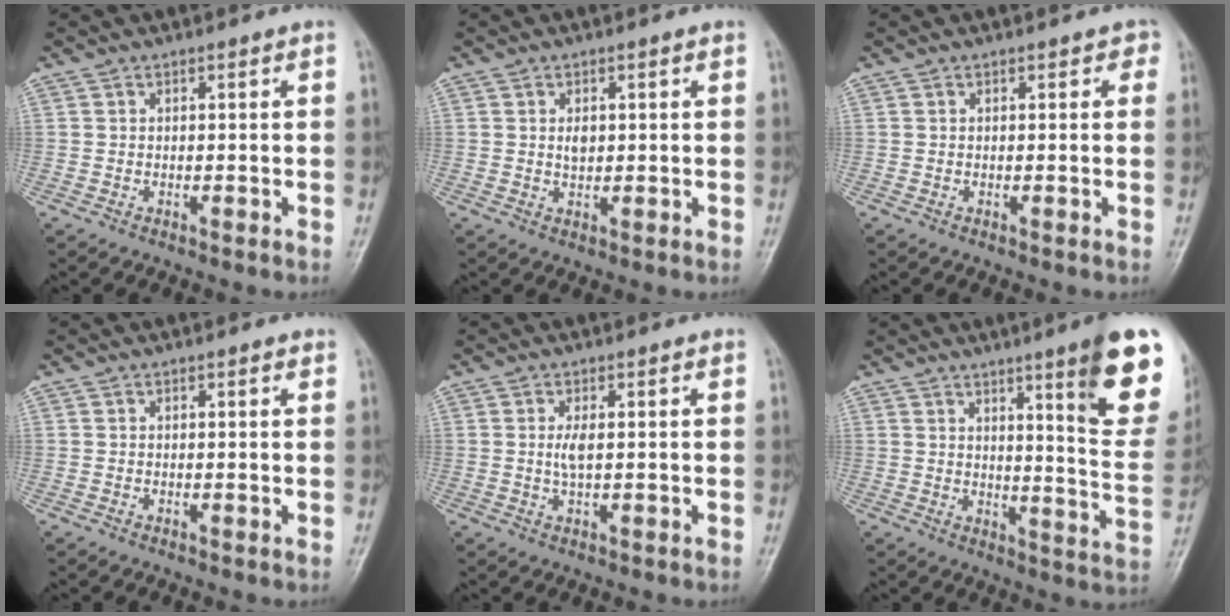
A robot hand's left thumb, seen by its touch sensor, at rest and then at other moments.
{"total": 2.1, "force": [0.4, 1.3, 1.5], "torque": [-0.019, -0.003, 0.008]}
{"total": 1.3, "force": [0.6, 0.9, 0.7], "torque": [0.011, 0.002, -0.001]}
{"total": 0.8, "force": [0.5, 0.3, 0.5], "torque": [-0.007, -0.001, 0.004]}
{"total": 2.7, "force": [0.5, 0.9, 2.5], "torque": [-0.050, -0.003, 0.011]}
{"total": 16.7, "force": [9.0, 2.3, 13.8], "torque": [-0.142, -0.055, 0.124]}